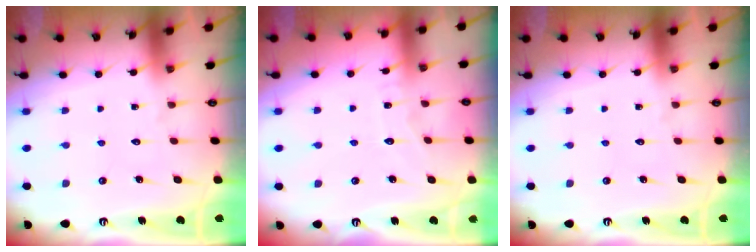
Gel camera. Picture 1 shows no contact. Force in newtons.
{"total": 4.2, "press": 4.2, "slide": 0.3}
{"total": 0.0}